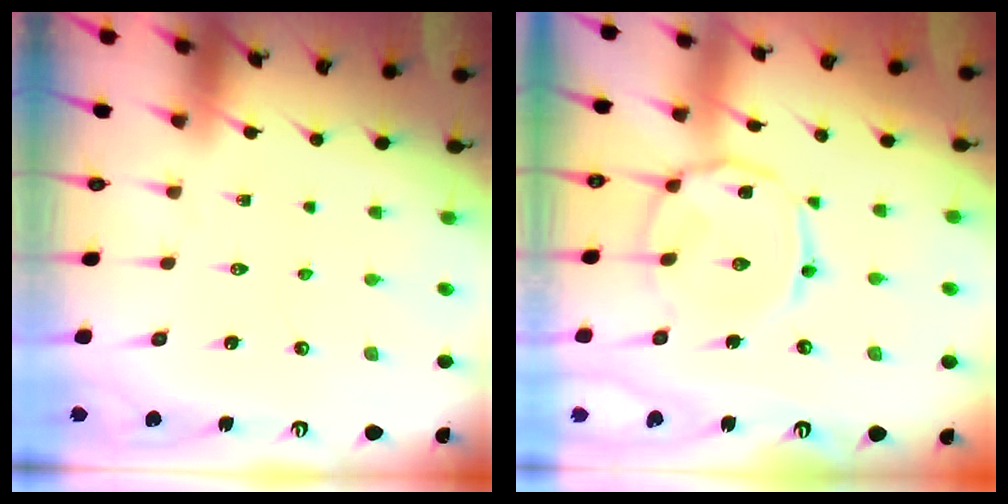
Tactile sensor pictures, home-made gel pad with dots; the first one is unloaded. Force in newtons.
{"total": 8.8, "press": 8.8, "slide": 0.7}